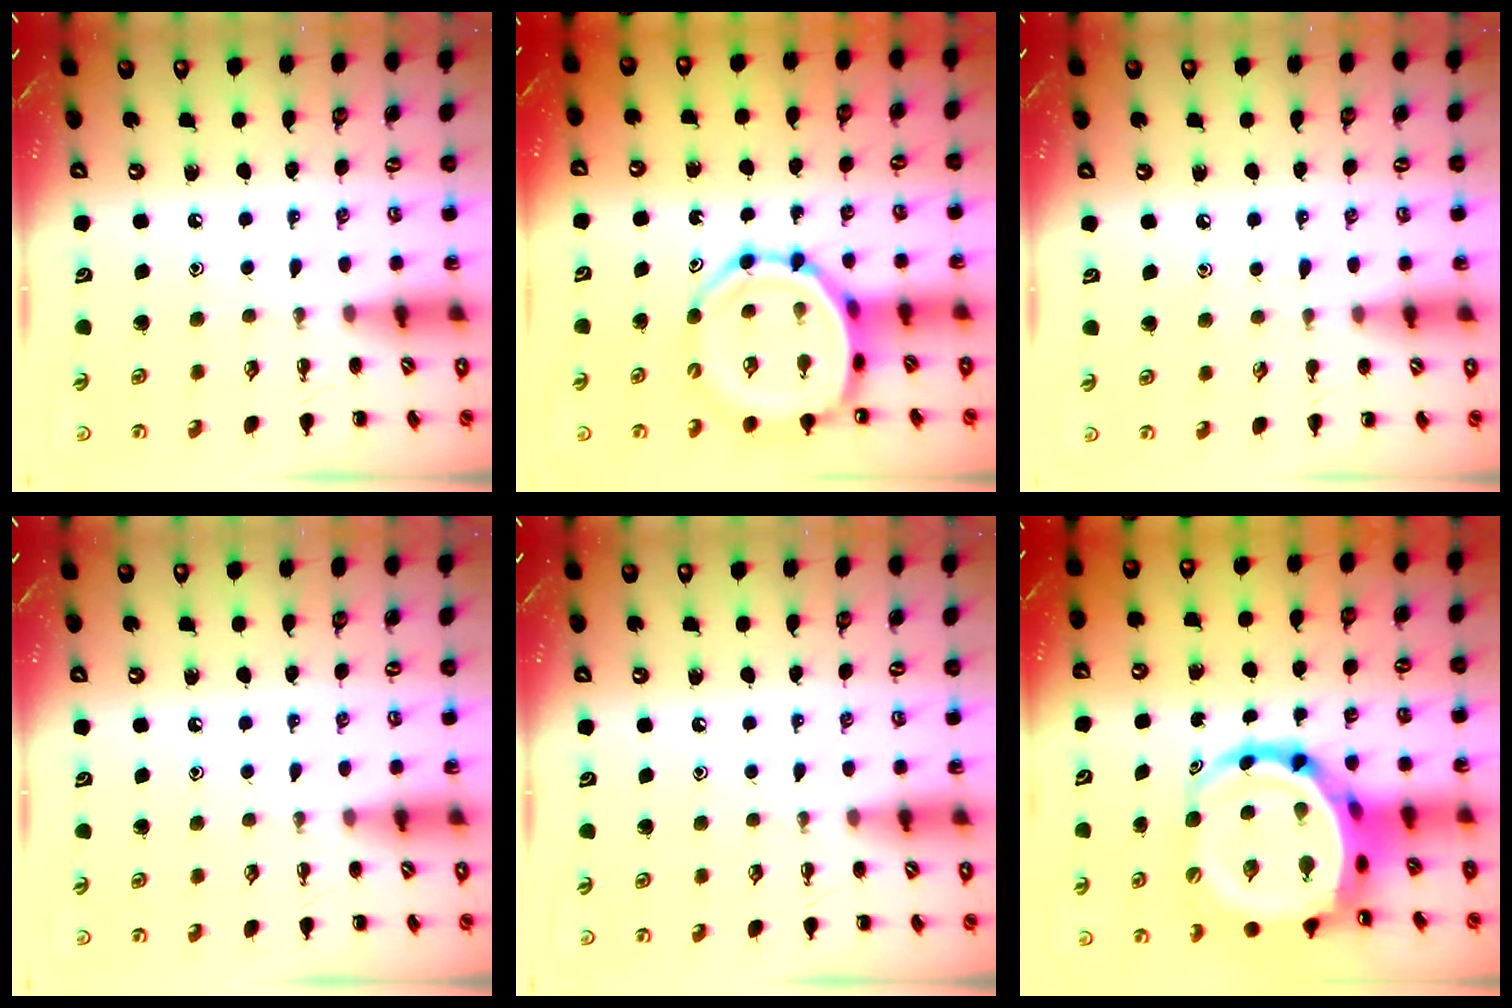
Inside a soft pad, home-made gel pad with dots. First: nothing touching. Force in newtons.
{"total": 12.5, "press": 11.9, "slide": 3.7}
{"total": 5.7, "press": 5.3, "slide": 2.0}
{"total": 0.0}
{"total": 0.0}
{"total": 12.7, "press": 12.2, "slide": 3.5}